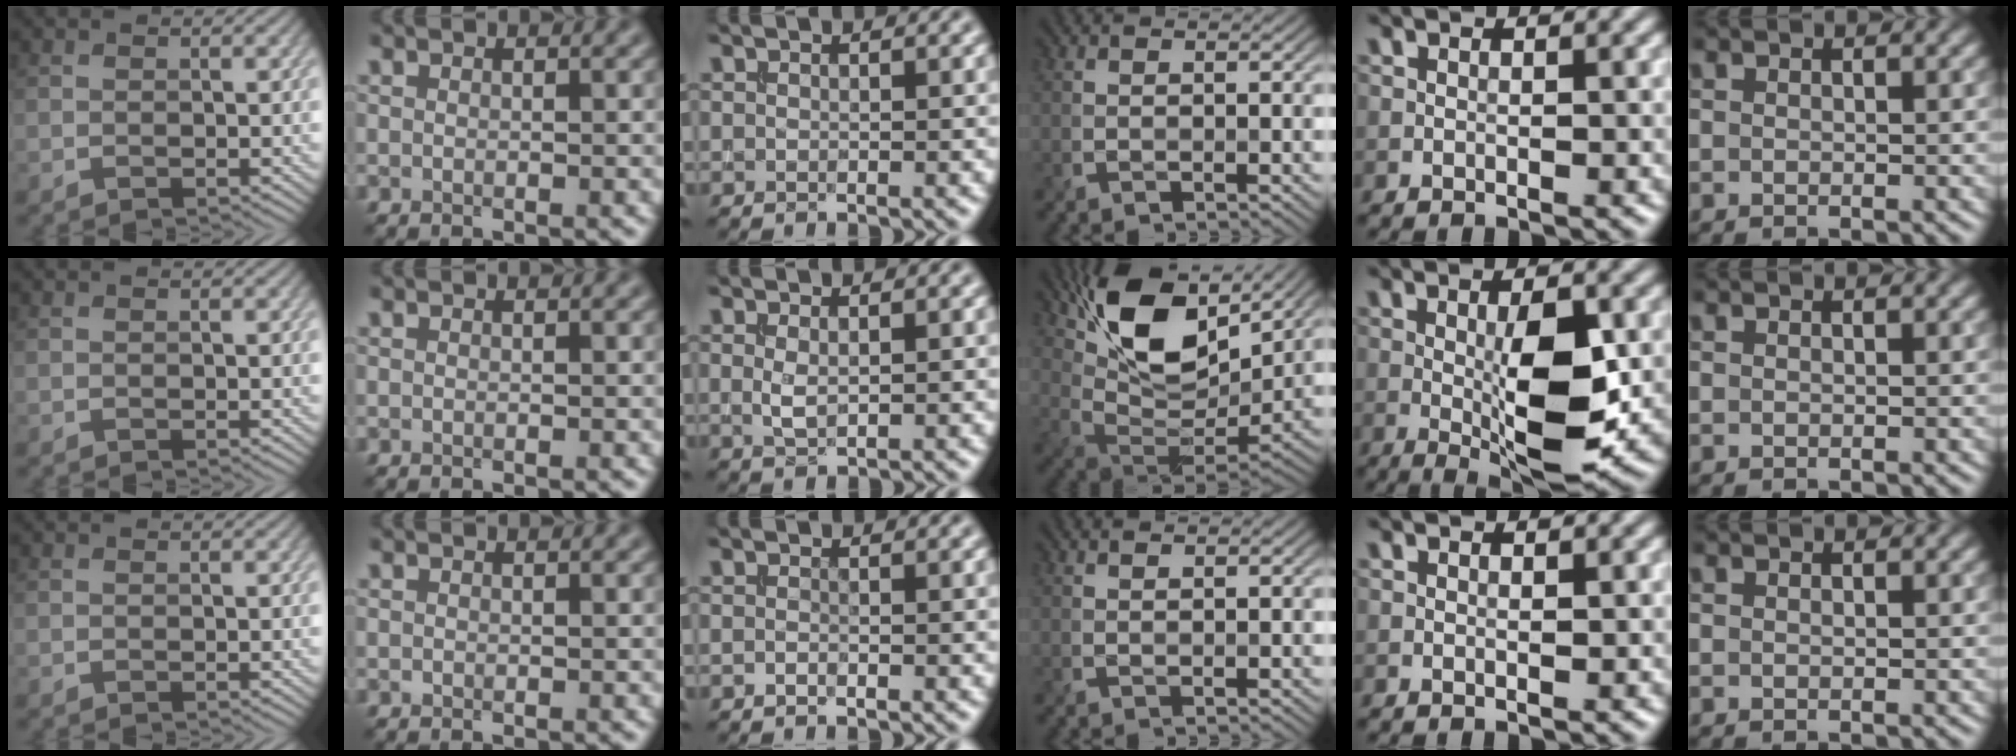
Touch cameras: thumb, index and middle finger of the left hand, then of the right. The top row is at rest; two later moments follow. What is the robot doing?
{"motion": "extract", "object": "drawer"}